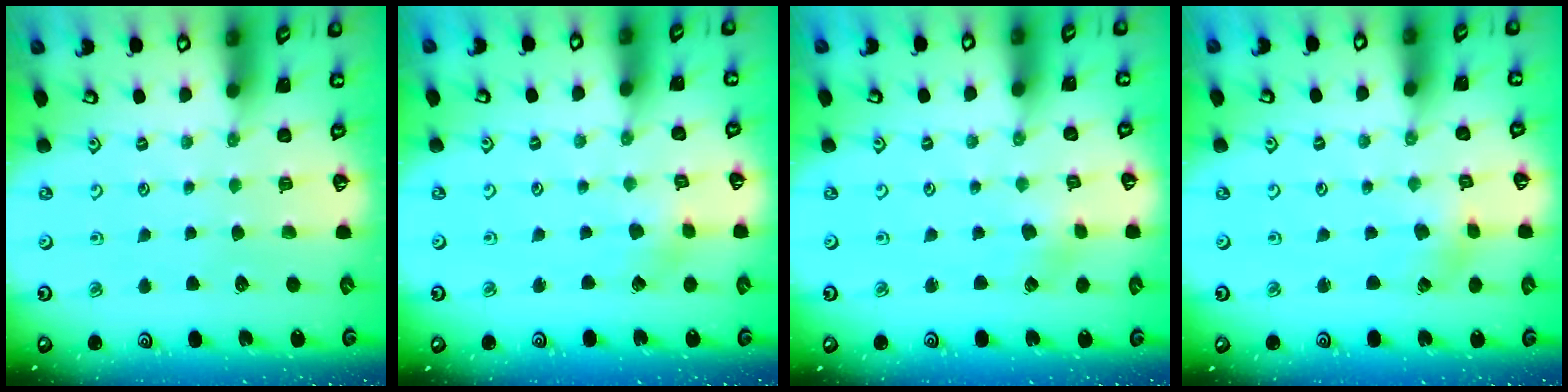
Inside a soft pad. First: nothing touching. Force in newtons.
{"total": 2.1, "press": 2.1, "slide": 0.1}
{"total": 1.4, "press": 1.4, "slide": 0.2}
{"total": 1.4, "press": 1.4, "slide": 0.2}